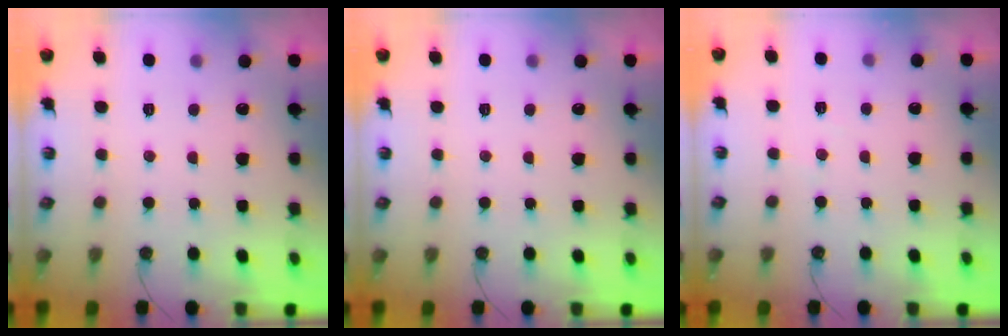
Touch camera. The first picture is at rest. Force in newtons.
{"total": 0.0}
{"total": 2.1, "press": 2.1, "slide": 0.4}